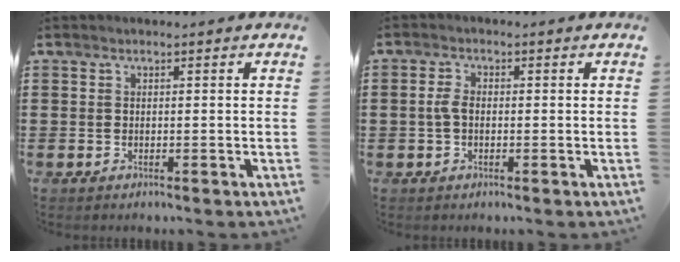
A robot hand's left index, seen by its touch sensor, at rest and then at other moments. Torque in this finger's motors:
{"motor_torque": [0.81, 1.32, 0.22, 0.04]}